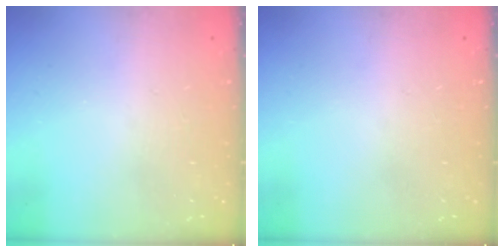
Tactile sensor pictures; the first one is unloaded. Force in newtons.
{"total": 0.0}